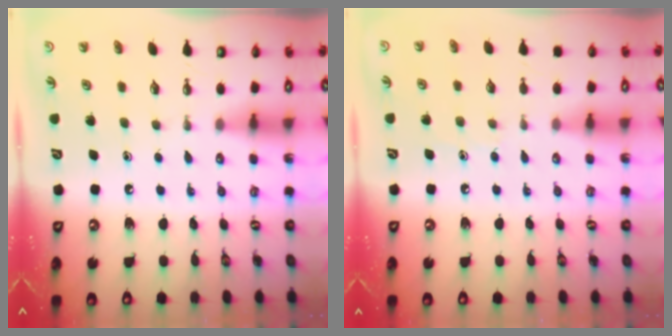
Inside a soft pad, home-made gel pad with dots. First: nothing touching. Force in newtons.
{"total": 4.8, "press": 4.8, "slide": 0.4}